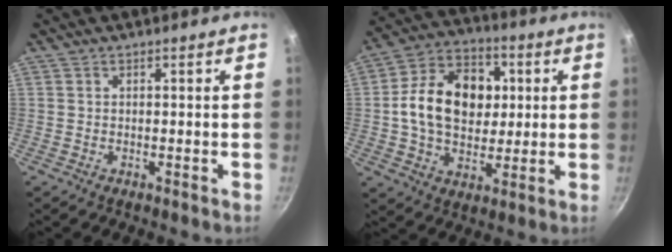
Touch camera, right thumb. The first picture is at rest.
{"total": 17.8, "force": [2.1, 13.0, 12.0], "torque": [-0.163, 0.017, 0.024]}